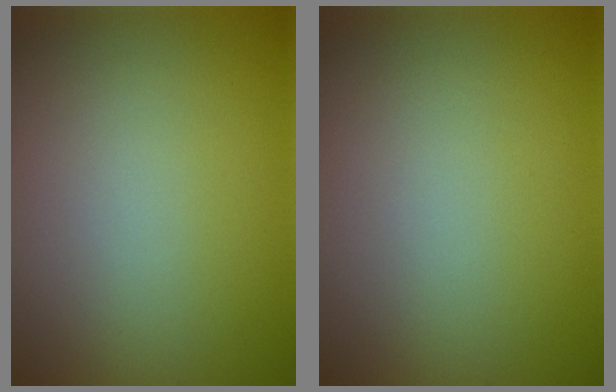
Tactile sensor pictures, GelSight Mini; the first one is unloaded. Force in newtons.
{"total": 0.0}